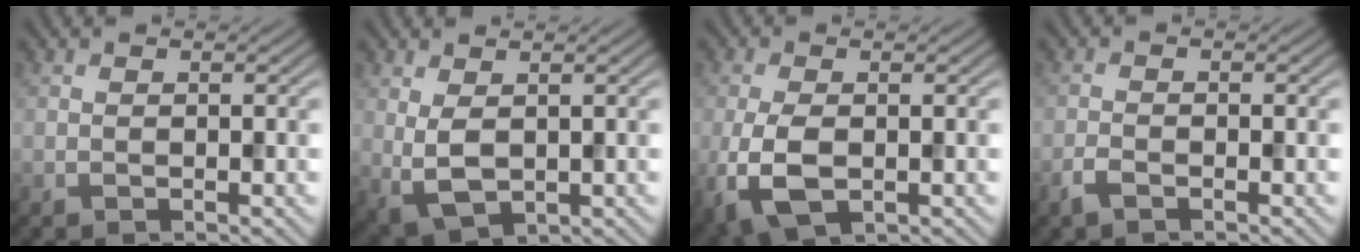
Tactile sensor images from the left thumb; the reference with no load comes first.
{"total": 4.0, "force": [1.0, 2.2, 3.3], "torque": [-0.081, -0.006, 0.024]}
{"total": 5.9, "force": [-1.4, 3.2, 4.8], "torque": [-0.124, -0.013, -0.024]}
{"total": 1.6, "force": [-1.2, 0.5, 1.0], "torque": [-0.026, -0.002, -0.029]}